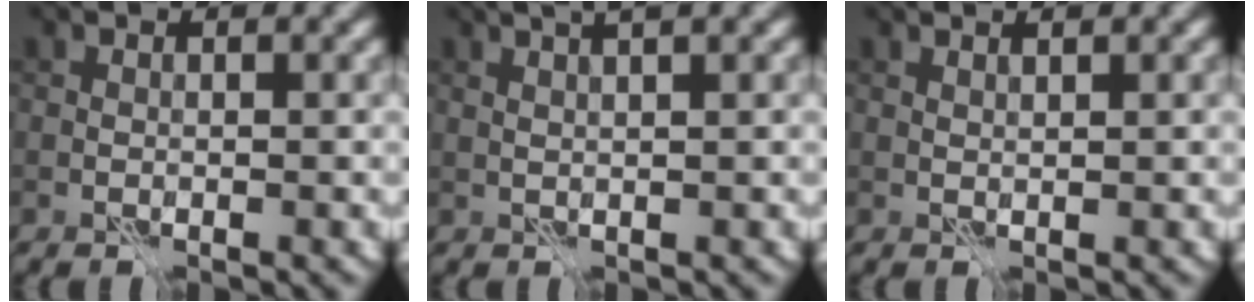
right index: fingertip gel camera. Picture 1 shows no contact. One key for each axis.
{"total": 4.1, "fx": 2.4, "fy": 1.0, "fz": 3.2, "tx": -0.040, "ty": 0.015, "tz": 0.019}
{"total": 0.9, "fx": 0.7, "fy": -0.1, "fz": 0.6, "tx": -0.011, "ty": -0.003, "tz": 0.011}